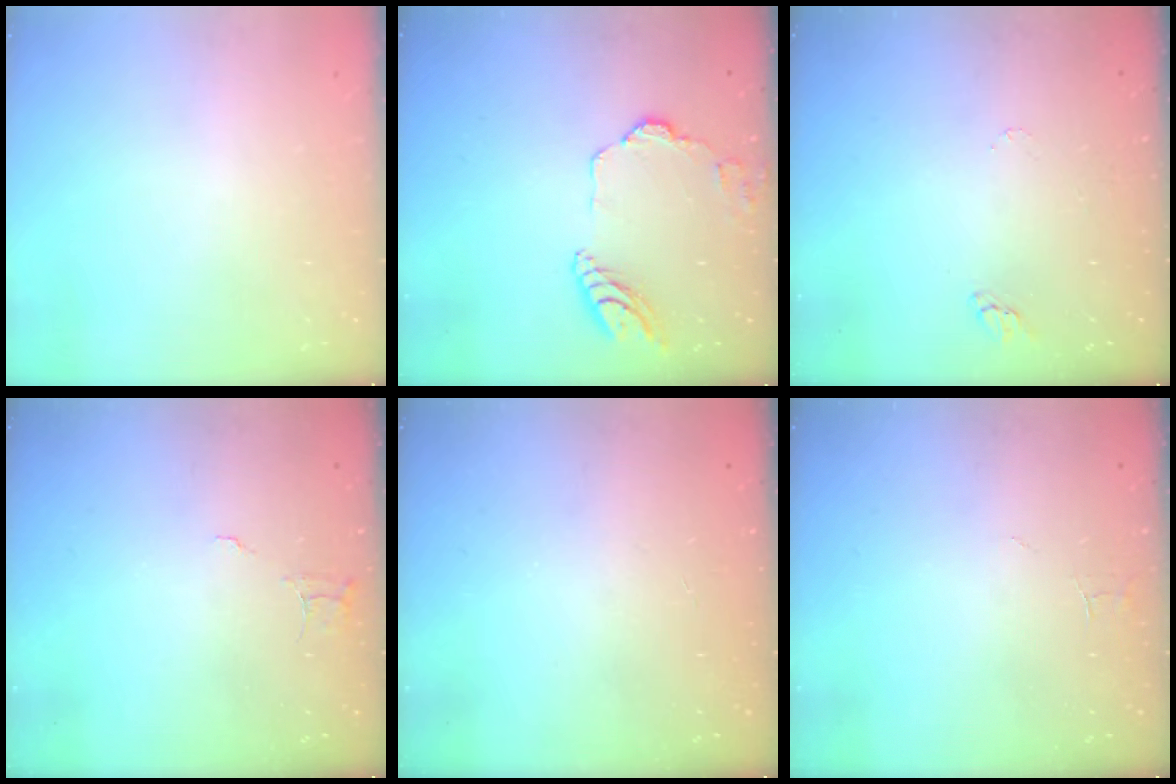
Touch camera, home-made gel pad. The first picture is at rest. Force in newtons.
{"total": 12.1, "press": 12.0, "slide": 1.5}
{"total": 2.9, "press": 2.9, "slide": 0.2}
{"total": 4.9, "press": 4.8, "slide": 0.3}
{"total": 0.0}
{"total": 3.0, "press": 3.0, "slide": 0.2}